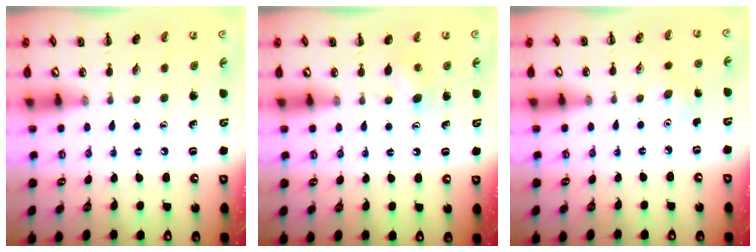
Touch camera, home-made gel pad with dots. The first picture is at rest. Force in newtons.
{"total": 4.6, "press": 4.5, "slide": 1.2}
{"total": 2.9, "press": 2.8, "slide": 0.8}